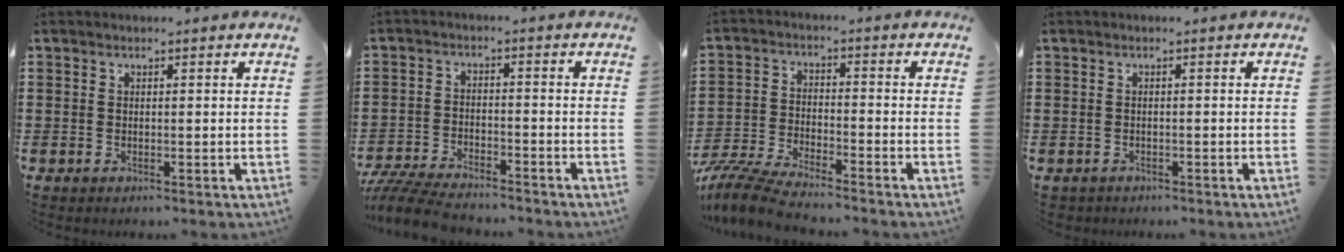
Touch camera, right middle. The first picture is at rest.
{"total": 6.2, "force": [-5.9, 0.8, 1.7], "torque": [-0.047, -0.001, -0.119]}
{"total": 6.7, "force": [-6.3, 0.6, 2.3], "torque": [-0.061, -0.006, -0.124]}
{"total": 0.6, "force": [-0.6, 0.2, -0.1], "torque": [-0.001, 0.001, -0.014]}